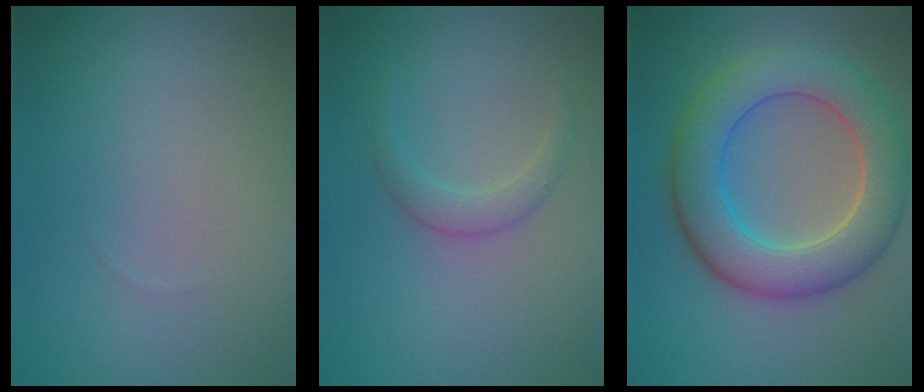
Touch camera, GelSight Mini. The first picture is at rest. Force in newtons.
{"total": 1.6, "press": 1.6, "slide": 0.0}
{"total": 8.1, "press": 8.1, "slide": 0.4}